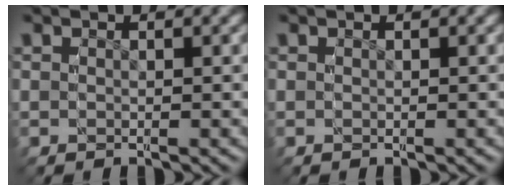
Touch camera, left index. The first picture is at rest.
{"total": 0.0}